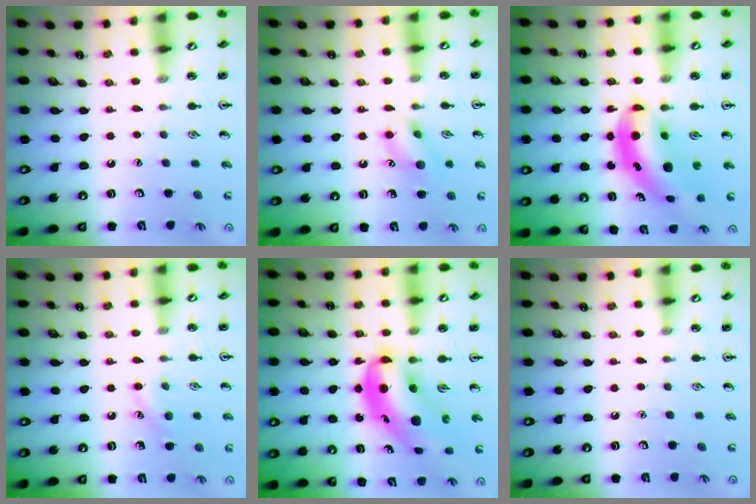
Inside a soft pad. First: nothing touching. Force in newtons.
{"total": 9.9, "press": 9.9, "slide": 0.7}
{"total": 7.9, "press": 7.5, "slide": 2.3}
{"total": 6.9, "press": 6.6, "slide": 2.0}
{"total": 9.2, "press": 8.8, "slide": 2.6}
{"total": 0.0}